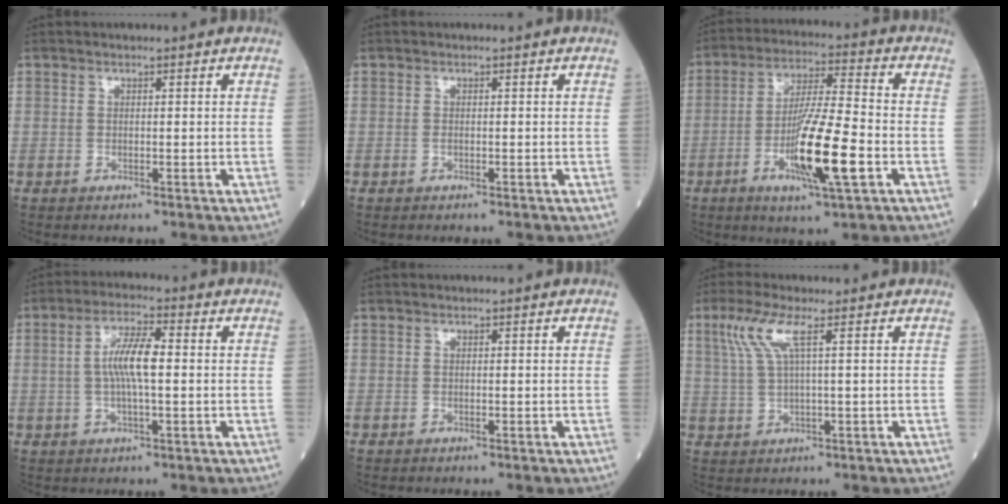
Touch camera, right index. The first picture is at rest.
{"total": 0.0}
{"total": 12.7, "force": [-4.1, 0.6, 12.0], "torque": [-0.223, -0.014, -0.074]}
{"total": 6.8, "force": [0.3, 1.2, 6.6], "torque": [-0.132, 0.010, 0.002]}
{"total": 0.0}
{"total": 5.2, "force": [2.2, 0.3, 4.7], "torque": [-0.112, 0.011, 0.049]}